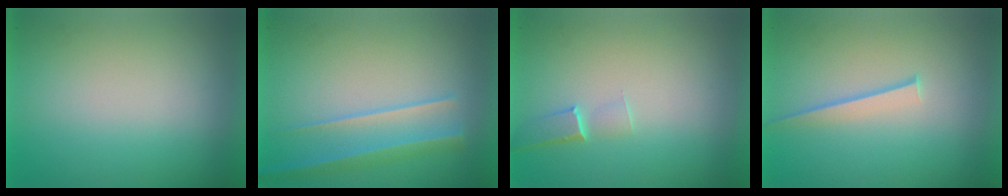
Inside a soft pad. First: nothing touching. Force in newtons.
{"total": 2.2}
{"total": 1.0}
{"total": 1.1}